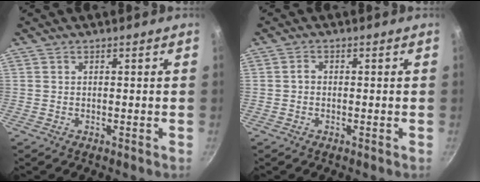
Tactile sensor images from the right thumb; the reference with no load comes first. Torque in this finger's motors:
{"motor_torque": [0.13, -0.01, -0.09, -0.12, -0.02]}